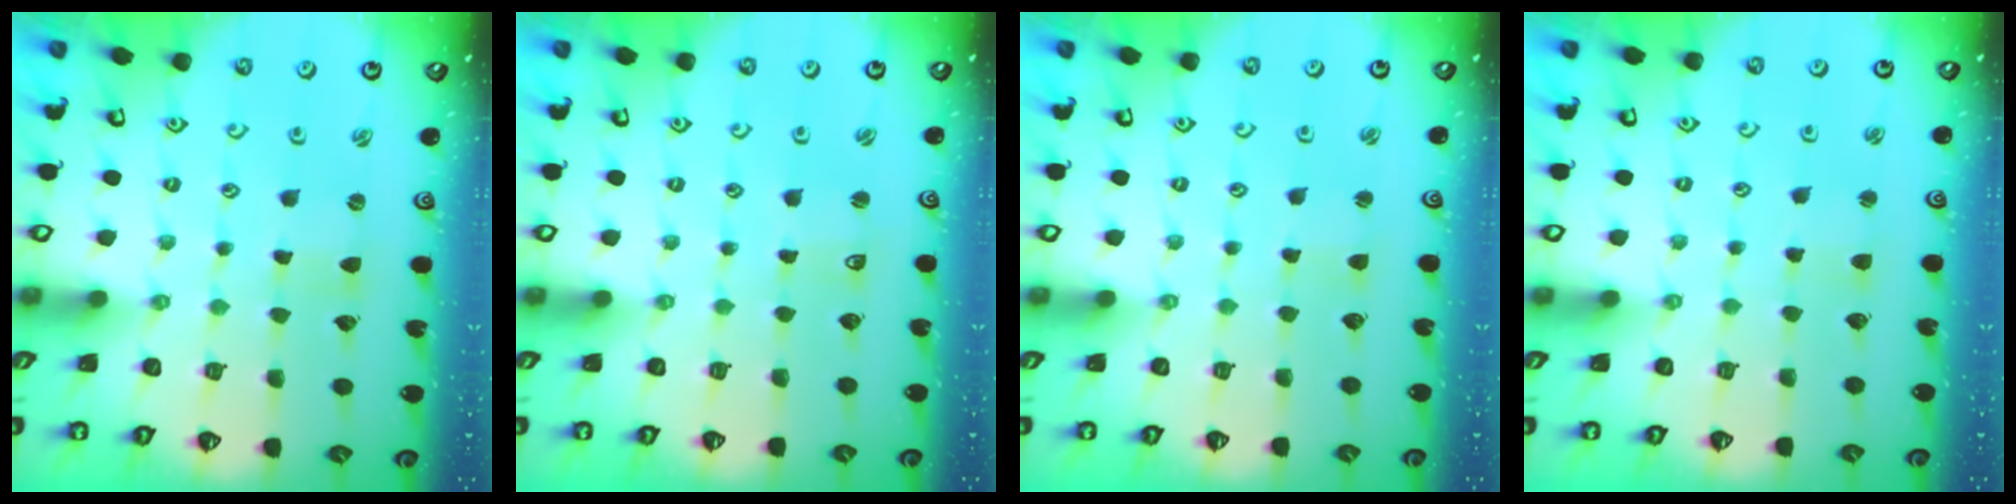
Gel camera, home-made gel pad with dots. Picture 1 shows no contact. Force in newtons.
{"total": 2.0, "press": 2.0, "slide": 0.3}
{"total": 1.8, "press": 1.8, "slide": 0.3}
{"total": 2.2, "press": 2.2, "slide": 0.2}